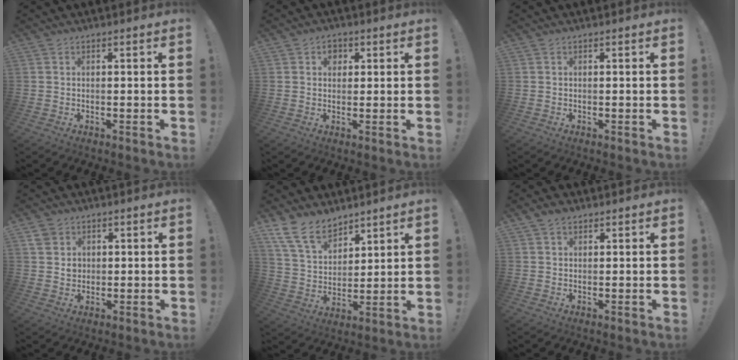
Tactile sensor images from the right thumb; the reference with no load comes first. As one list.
[{"total": 3.5, "force": [1.3, 2.8, 1.7], "torque": [-0.016, -0.003, 0.021]}, {"total": 0.0}, {"total": 4.3, "force": [1.9, 3.7, 0.9], "torque": [-0.005, -0.009, 0.033]}, {"total": 13.4, "force": [10.2, 7.0, 5.4], "torque": [-0.112, -0.060, 0.197]}, {"total": 2.7, "force": [1.8, 1.5, 1.1], "torque": [-0.020, -0.005, 0.035]}]